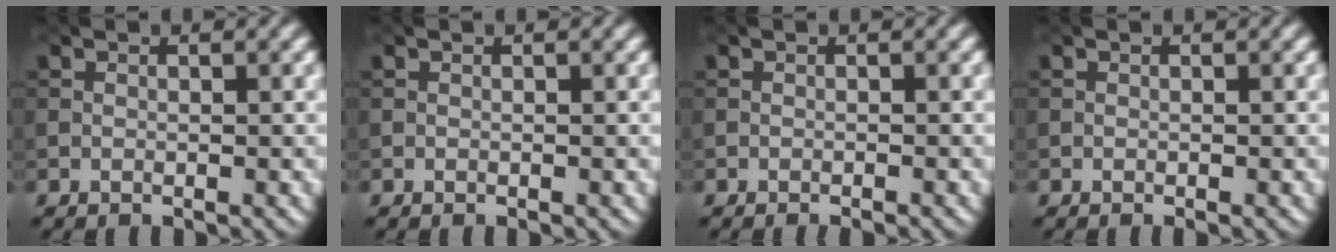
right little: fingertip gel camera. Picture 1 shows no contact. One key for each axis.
{"total": 0.0}
{"total": 1.1, "fx": -0.8, "fy": 0.2, "fz": 0.7, "tx": -0.010, "ty": -0.007, "tz": -0.013}
{"total": 0.8, "fx": -0.3, "fy": 0.2, "fz": 0.7, "tx": -0.010, "ty": -0.001, "tz": -0.006}